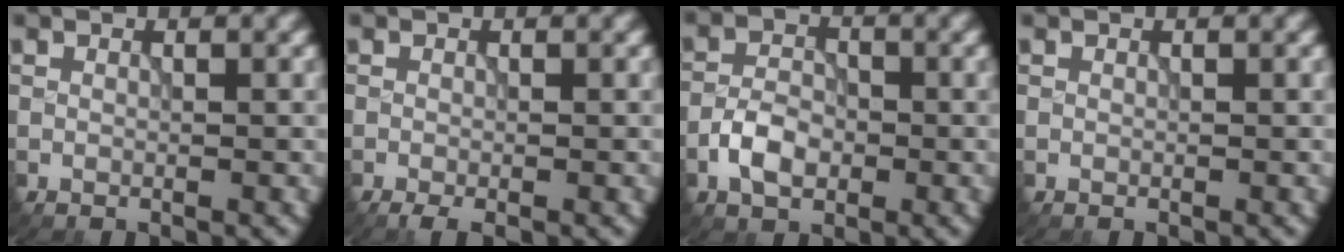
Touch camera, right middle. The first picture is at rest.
{"total": 1.4, "force": [-1.0, 0.3, 1.0], "torque": [-0.017, -0.005, -0.019]}
{"total": 3.5, "force": [-1.4, 2.2, 2.3], "torque": [-0.040, 0.004, -0.032]}
{"total": 0.0}